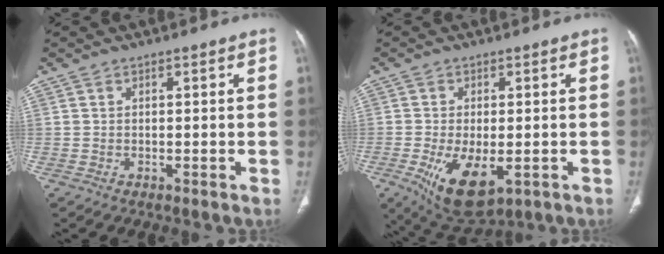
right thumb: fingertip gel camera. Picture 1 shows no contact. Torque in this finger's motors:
{"motor_torque": [0.09, 0.19, 0.29, 0.28, 0.18]}